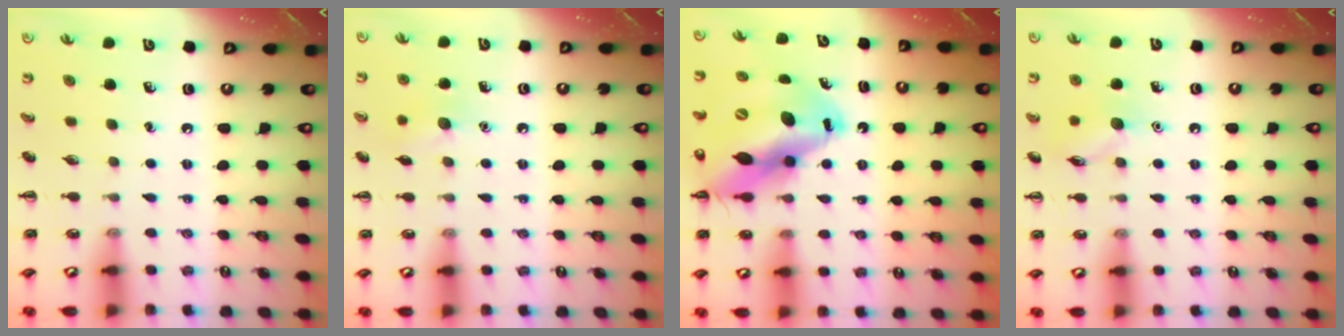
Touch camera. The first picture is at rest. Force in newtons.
{"total": 7.3, "press": 7.1, "slide": 1.6}
{"total": 19.4, "press": 18.5, "slide": 5.6}
{"total": 8.5, "press": 8.4, "slide": 1.2}